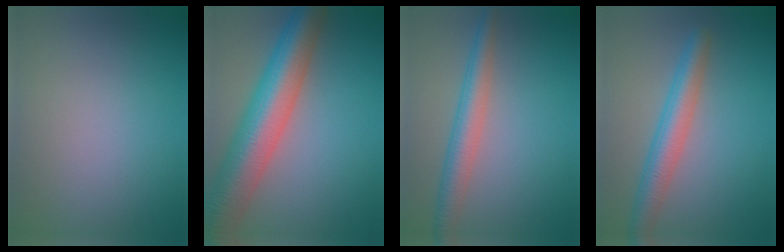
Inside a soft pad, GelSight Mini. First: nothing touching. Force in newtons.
{"total": 10.6, "press": 10.6, "slide": 0.6}
{"total": 4.1, "press": 4.1, "slide": 0.0}
{"total": 4.5, "press": 4.5, "slide": 0.2}